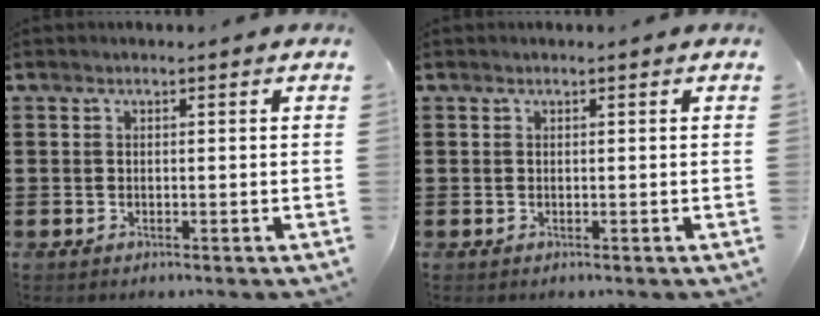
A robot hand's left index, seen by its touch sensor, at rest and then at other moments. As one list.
[{"total": 0.0}]